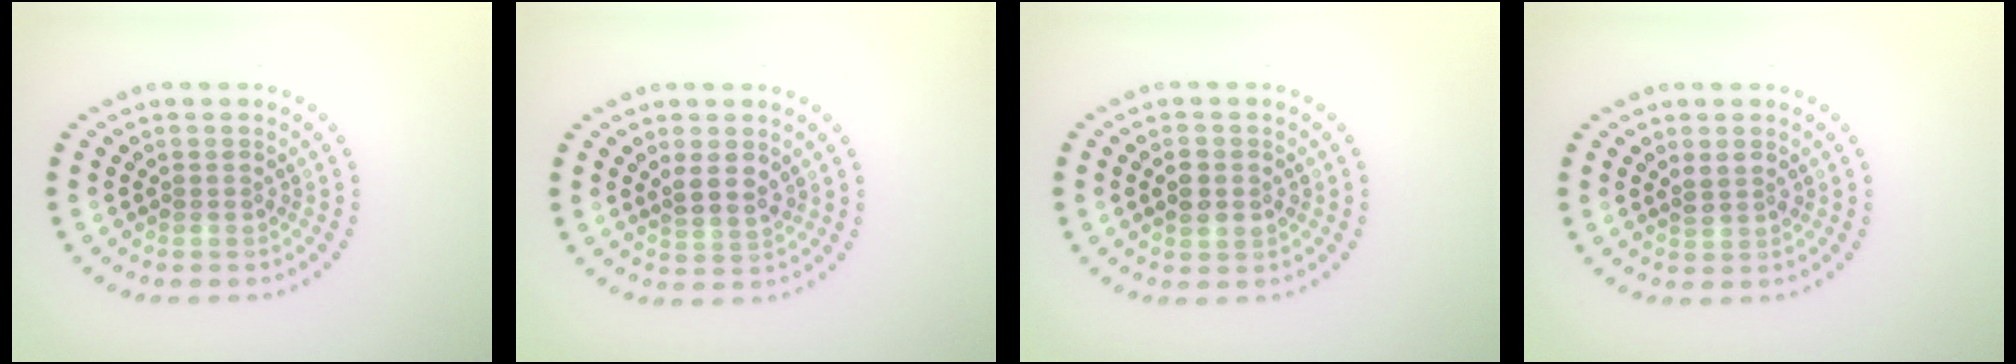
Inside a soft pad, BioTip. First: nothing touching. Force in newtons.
{"total": 2.2, "press": 2.1, "slide": 0.7}
{"total": 2.8, "press": 2.8, "slide": 0.1}
{"total": 1.4, "press": 1.3, "slide": 0.5}